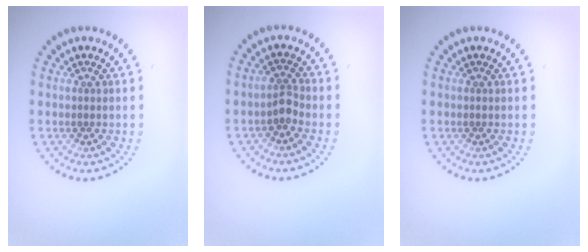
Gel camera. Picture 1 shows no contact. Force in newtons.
{"total": 1.6, "press": 1.2, "slide": 1.0}
{"total": 0.0}